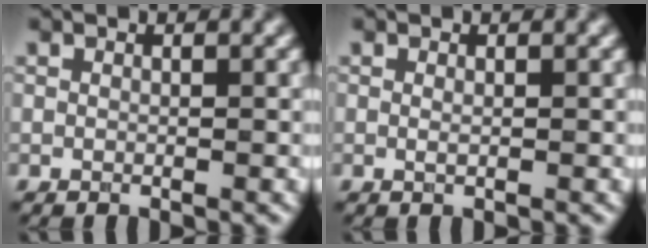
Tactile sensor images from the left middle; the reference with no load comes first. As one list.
[{"total": 0.5, "force": [0.0, 0.1, 0.5], "torque": [-0.011, -0.001, 0.000]}]